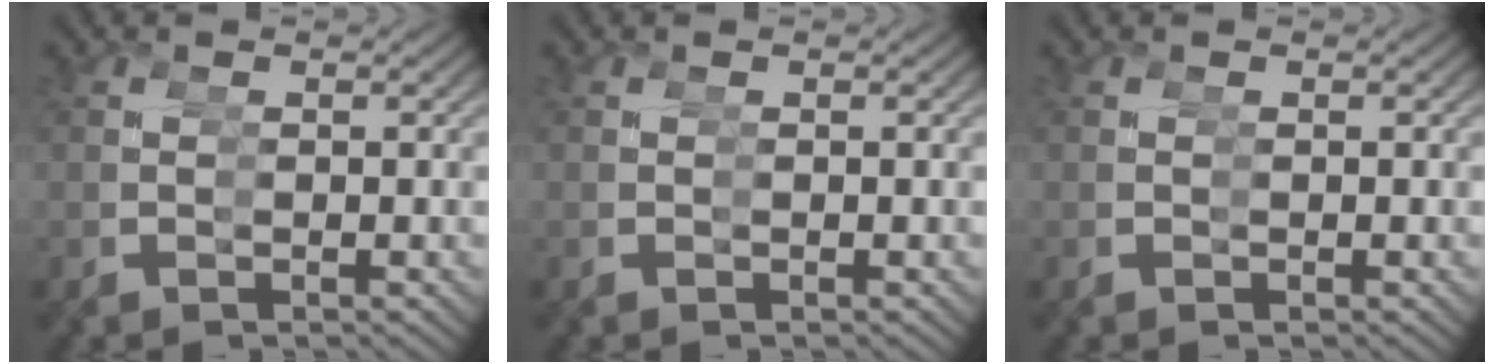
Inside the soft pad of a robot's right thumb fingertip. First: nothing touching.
{"total": 0.0}
{"total": 0.0}